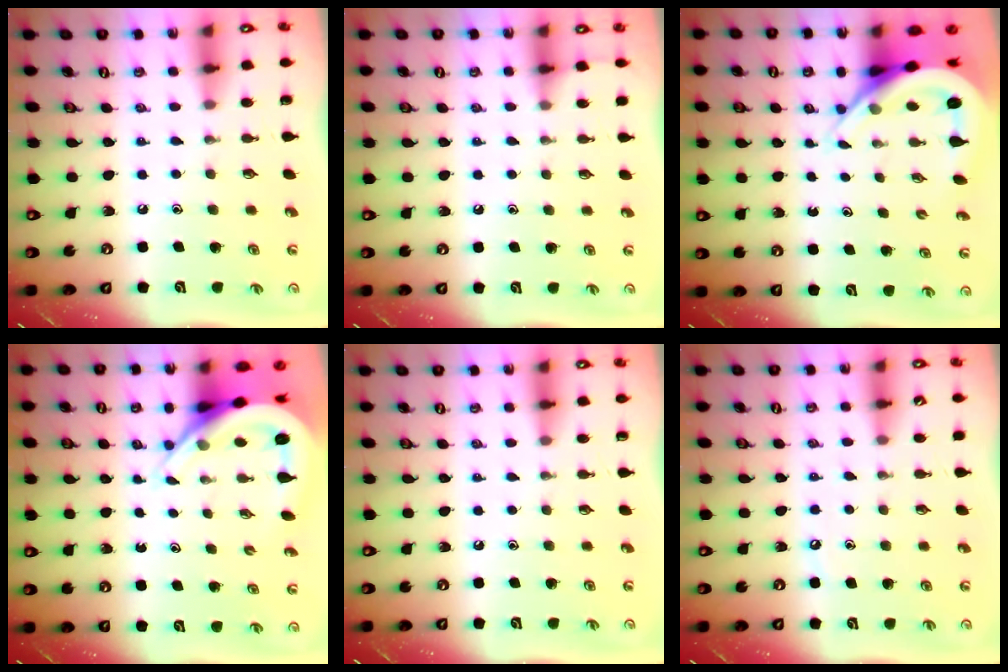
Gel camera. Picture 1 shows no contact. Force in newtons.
{"total": 2.9, "press": 2.9, "slide": 0.4}
{"total": 8.7, "press": 8.7, "slide": 0.7}
{"total": 8.7, "press": 8.7, "slide": 0.7}
{"total": 0.0}
{"total": 3.7, "press": 3.7, "slide": 0.3}